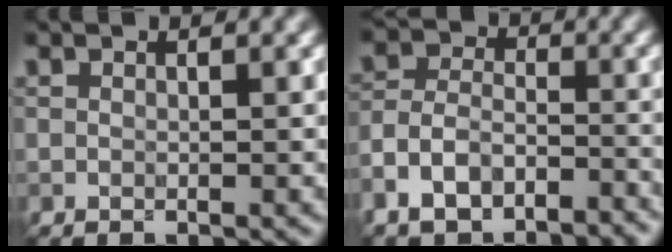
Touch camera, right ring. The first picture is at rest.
{"total": 6.7, "force": [-4.9, 3.6, 2.8], "torque": [-0.057, 0.003, -0.104]}